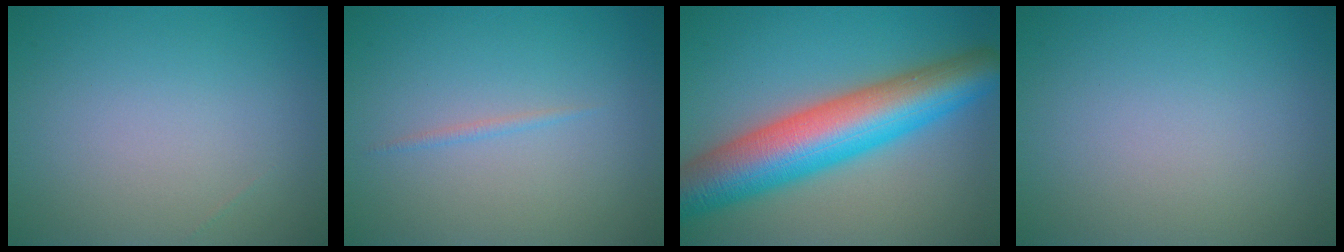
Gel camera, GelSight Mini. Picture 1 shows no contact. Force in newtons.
{"total": 0.6, "press": 0.6, "slide": 0.0}
{"total": 11.0, "press": 11.0, "slide": 0.1}
{"total": 0.0}